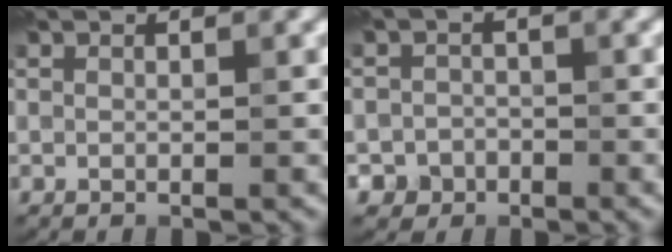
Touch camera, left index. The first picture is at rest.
{"total": 2.7, "force": [-1.6, 2.2, 0.1], "torque": [0.026, 0.005, -0.033]}